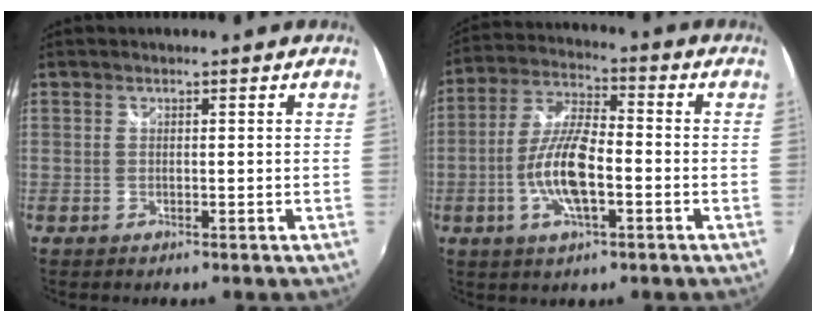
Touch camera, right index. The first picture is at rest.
{"total": 11.3, "force": [-3.3, 3.5, 10.3], "torque": [-0.214, 0.002, -0.064]}